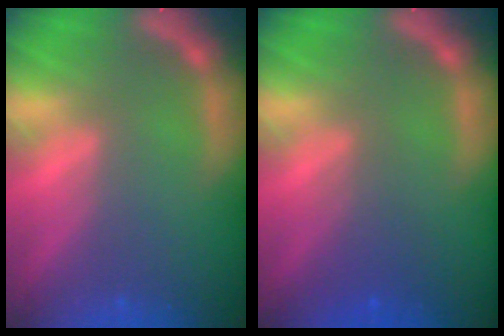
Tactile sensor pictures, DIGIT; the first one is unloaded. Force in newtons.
{"total": 2.4}